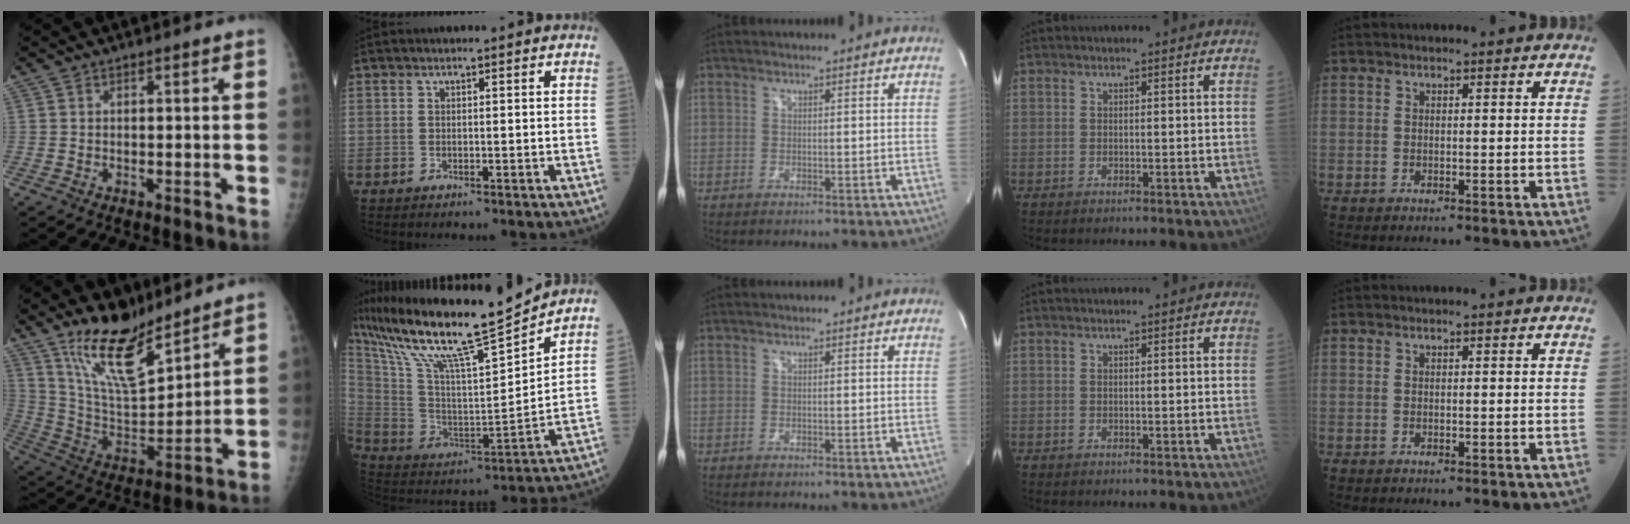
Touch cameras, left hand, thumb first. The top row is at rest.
{"thumb": {"total": 16.9, "force": [12.8, 5.5, 9.6], "torque": [-0.137, -0.083, 0.245]}, "index": {"total": 19.7, "force": [16.6, -0.1, 10.7], "torque": [-0.208, -0.011, 0.295]}}